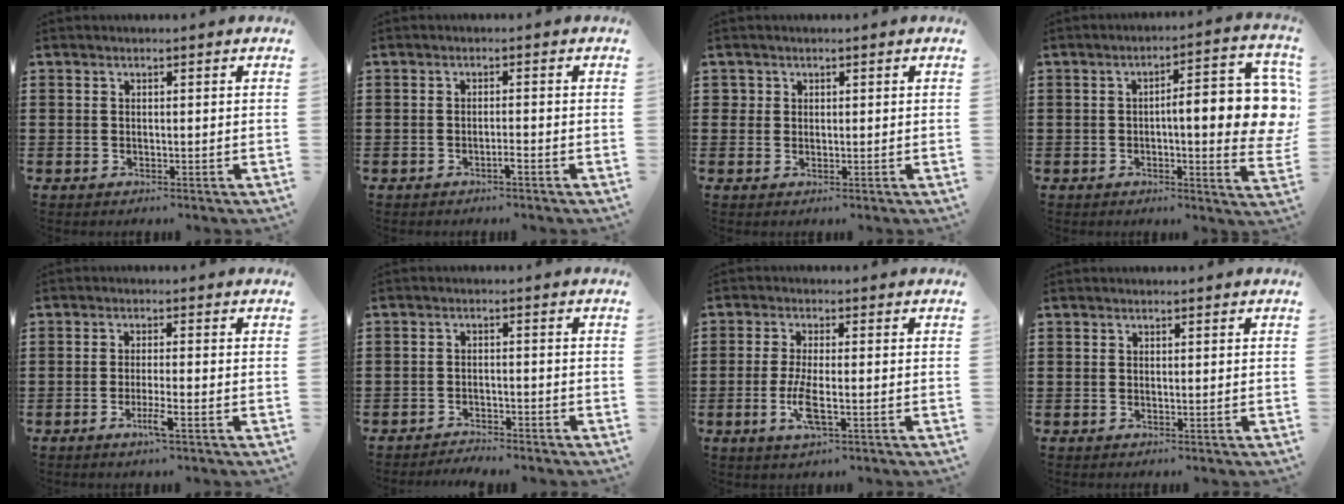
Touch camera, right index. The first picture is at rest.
{"total": 1.4, "force": [-1.0, 0.0, 1.0], "torque": [-0.019, -0.004, -0.017]}
{"total": 1.1, "force": [0.5, 0.9, 0.1], "torque": [-0.005, 0.005, 0.010]}
{"total": 10.9, "force": [0.5, 2.7, 10.5], "torque": [-0.150, -0.007, 0.005]}
{"total": 3.5, "force": [-1.9, 0.0, 3.0], "torque": [-0.056, -0.008, -0.035]}
{"total": 2.5, "force": [-2.5, 0.1, -0.1], "torque": [-0.007, 0.000, -0.054]}
{"total": 4.8, "force": [-1.6, 1.1, 4.4], "torque": [-0.103, -0.010, -0.036]}
{"total": 0.0}